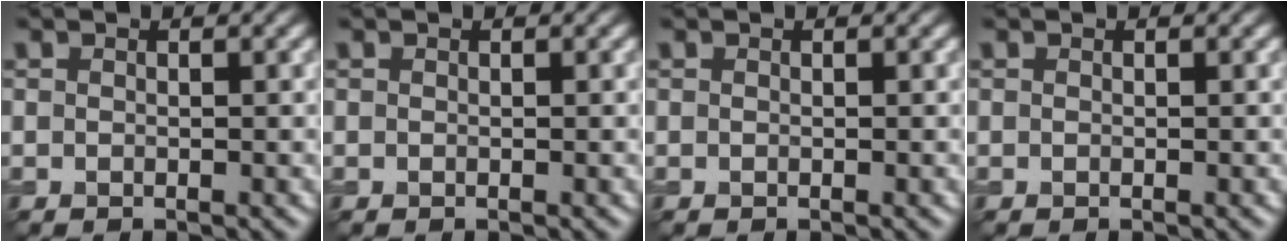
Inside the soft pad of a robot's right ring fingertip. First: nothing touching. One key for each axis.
{"total": 0.0}
{"total": 0.0}
{"total": 0.0}